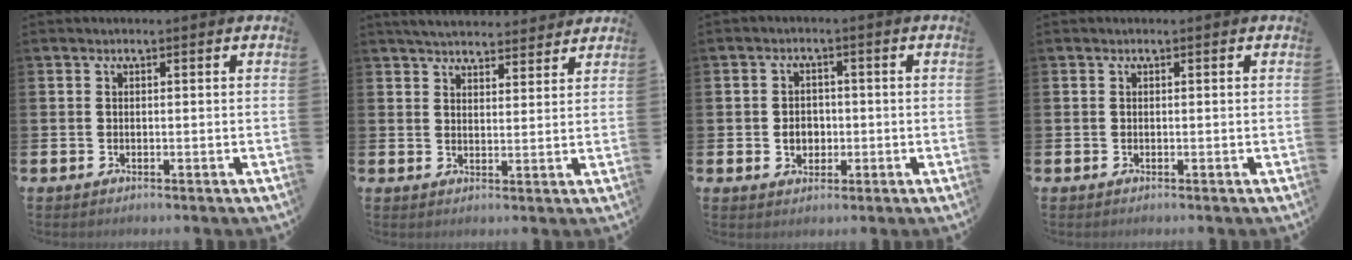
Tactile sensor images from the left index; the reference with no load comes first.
{"total": 4.4, "force": [4.4, 0.7, 0.5], "torque": [-0.019, -0.023, 0.078]}
{"total": 2.9, "force": [-0.5, 2.5, 1.5], "torque": [-0.012, -0.002, -0.018]}
{"total": 0.0}